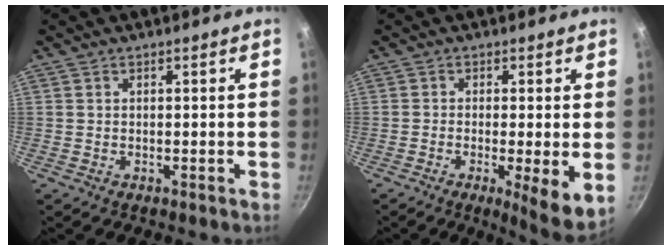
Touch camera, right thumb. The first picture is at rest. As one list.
[{"total": 7.8, "force": [-1.5, 1.3, 7.5], "torque": [-0.110, -0.010, -0.020]}]